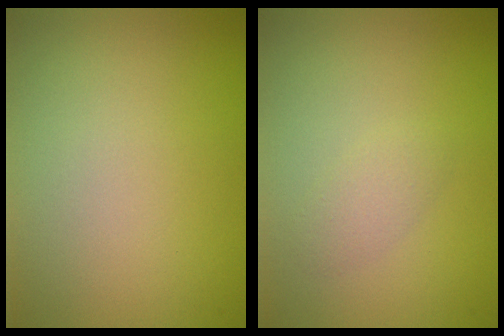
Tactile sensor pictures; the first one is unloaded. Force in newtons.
{"total": 1.2, "press": 1.2, "slide": 0.0}